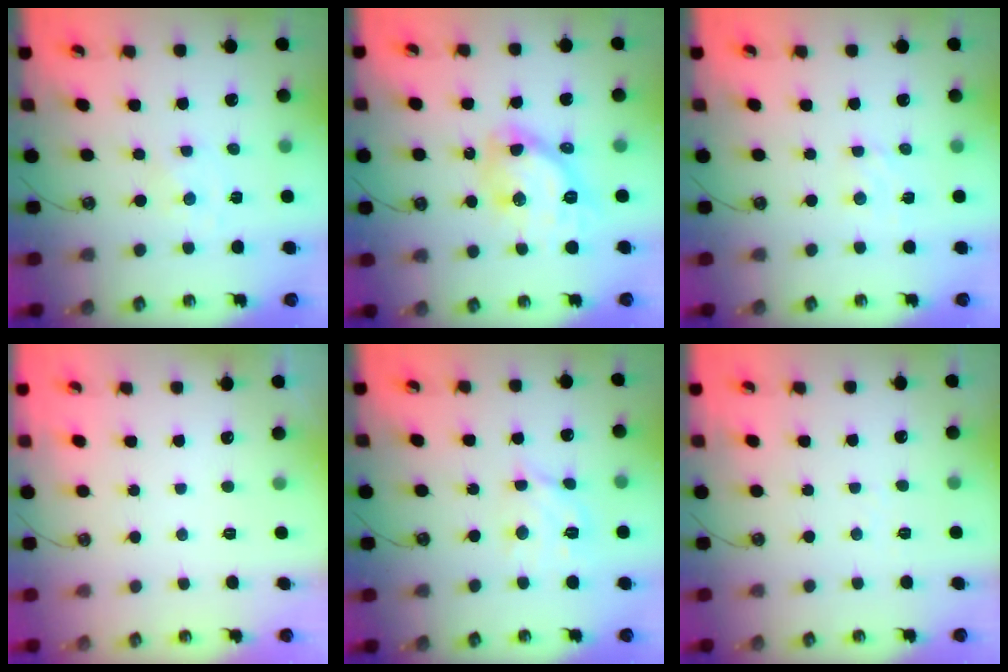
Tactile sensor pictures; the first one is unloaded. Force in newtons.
{"total": 13.1, "press": 13.0, "slide": 1.4}
{"total": 3.6, "press": 3.6, "slide": 0.4}
{"total": 0.0}
{"total": 12.0, "press": 12.0, "slide": 0.8}
{"total": 2.5, "press": 2.5, "slide": 0.4}